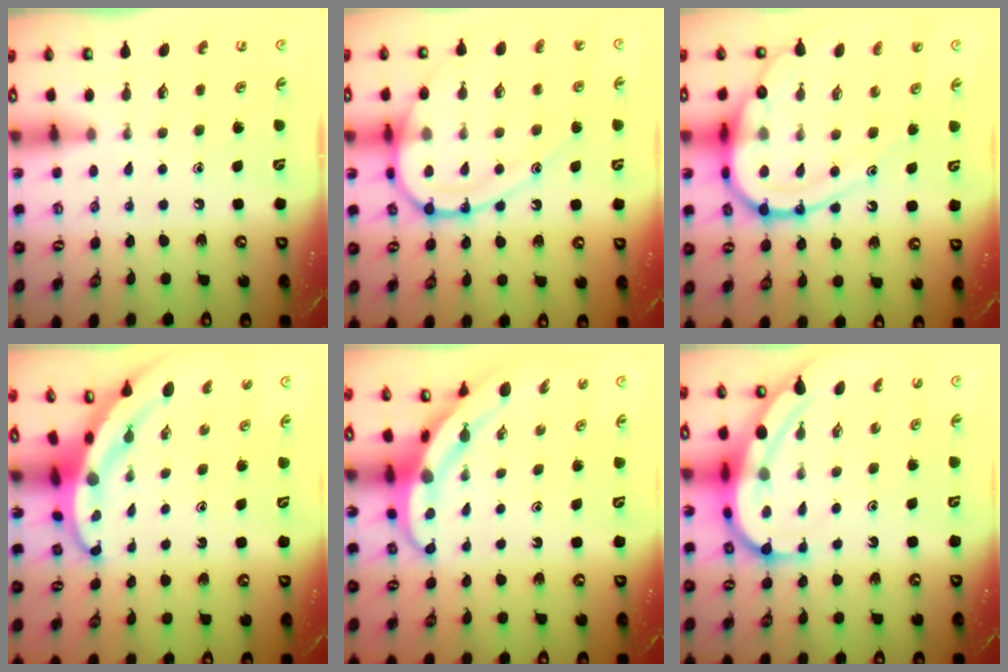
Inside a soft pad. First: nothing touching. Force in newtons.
{"total": 16.2, "press": 16.2, "slide": 1.4}
{"total": 18.4, "press": 18.3, "slide": 1.8}
{"total": 5.1, "press": 5.0, "slide": 0.5}
{"total": 5.4, "press": 5.4, "slide": 0.8}
{"total": 9.0, "press": 8.9, "slide": 0.8}